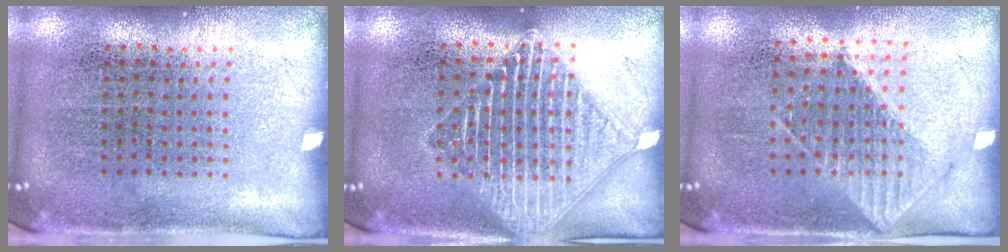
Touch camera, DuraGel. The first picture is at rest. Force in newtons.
{"total": 3.3, "press": 3.2, "slide": 0.5}
{"total": 1.1, "press": 1.0, "slide": 0.3}